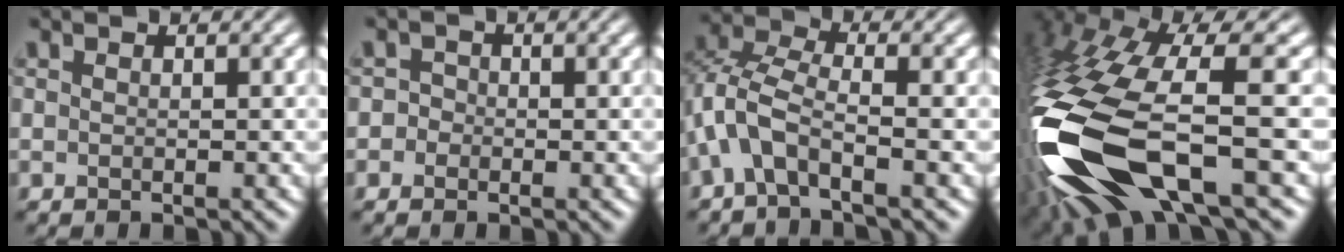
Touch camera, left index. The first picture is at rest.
{"total": 1.0, "force": [-0.3, 1.0, 0.2], "torque": [0.007, -0.001, -0.011]}
{"total": 4.8, "force": [-2.3, 1.9, 3.8], "torque": [-0.087, 0.010, -0.056]}
{"total": 15.8, "force": [-4.0, 6.3, 13.9], "torque": [-0.324, -0.023, -0.058]}